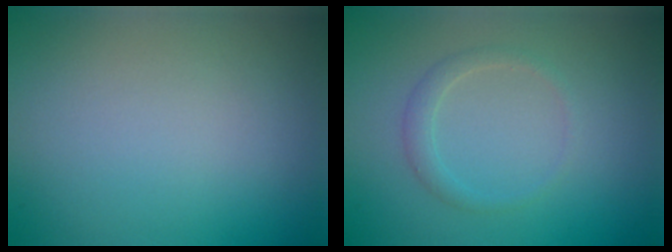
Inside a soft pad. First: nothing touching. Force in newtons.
{"total": 1.4, "press": 1.4, "slide": 0.1}